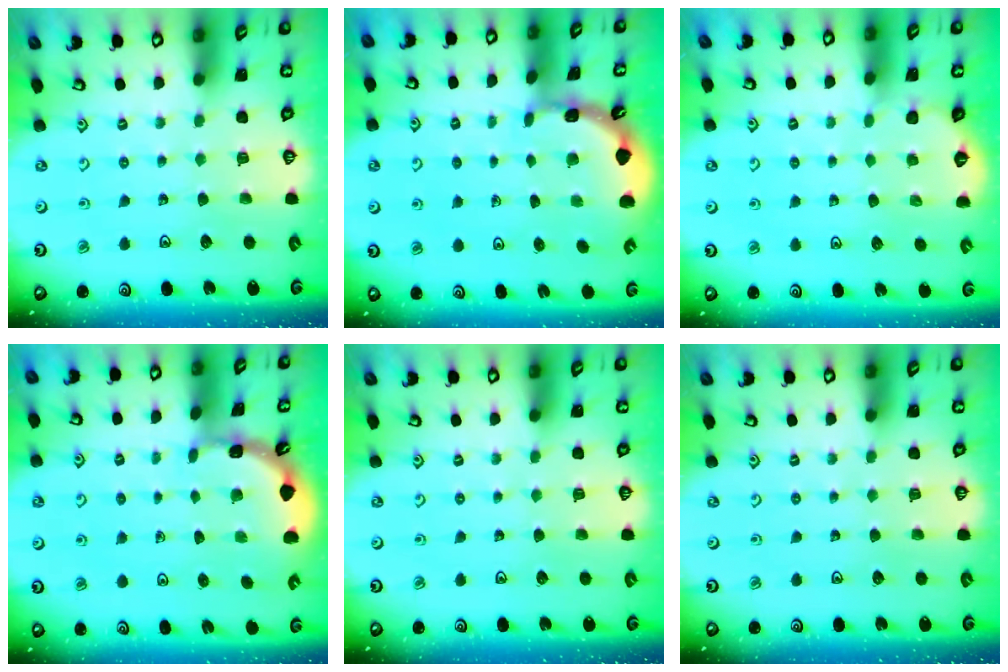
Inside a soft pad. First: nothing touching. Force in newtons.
{"total": 1.6, "press": 1.6, "slide": 0.3}
{"total": 2.3, "press": 2.3, "slide": 0.1}
{"total": 1.7, "press": 1.7, "slide": 0.1}
{"total": 0.0}
{"total": 0.0}